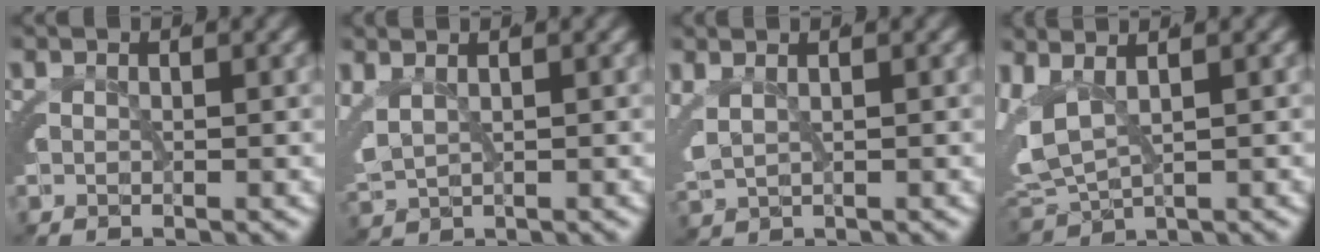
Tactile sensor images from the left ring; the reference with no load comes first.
{"total": 2.5, "force": [0.3, 2.0, 1.4], "torque": [-0.051, -0.006, 0.009]}
{"total": 1.4, "force": [0.4, 1.0, 0.8], "torque": [-0.033, 0.000, 0.010]}
{"total": 6.3, "force": [-0.9, 5.2, 3.5], "torque": [-0.106, -0.017, -0.010]}